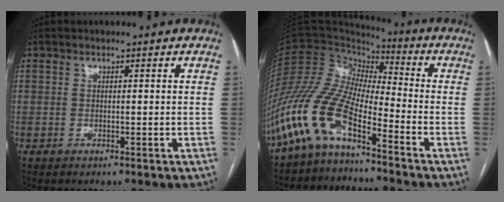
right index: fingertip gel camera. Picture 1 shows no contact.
{"total": 12.3, "force": [-8.4, 3.7, 8.2], "torque": [-0.189, 0.018, -0.170]}